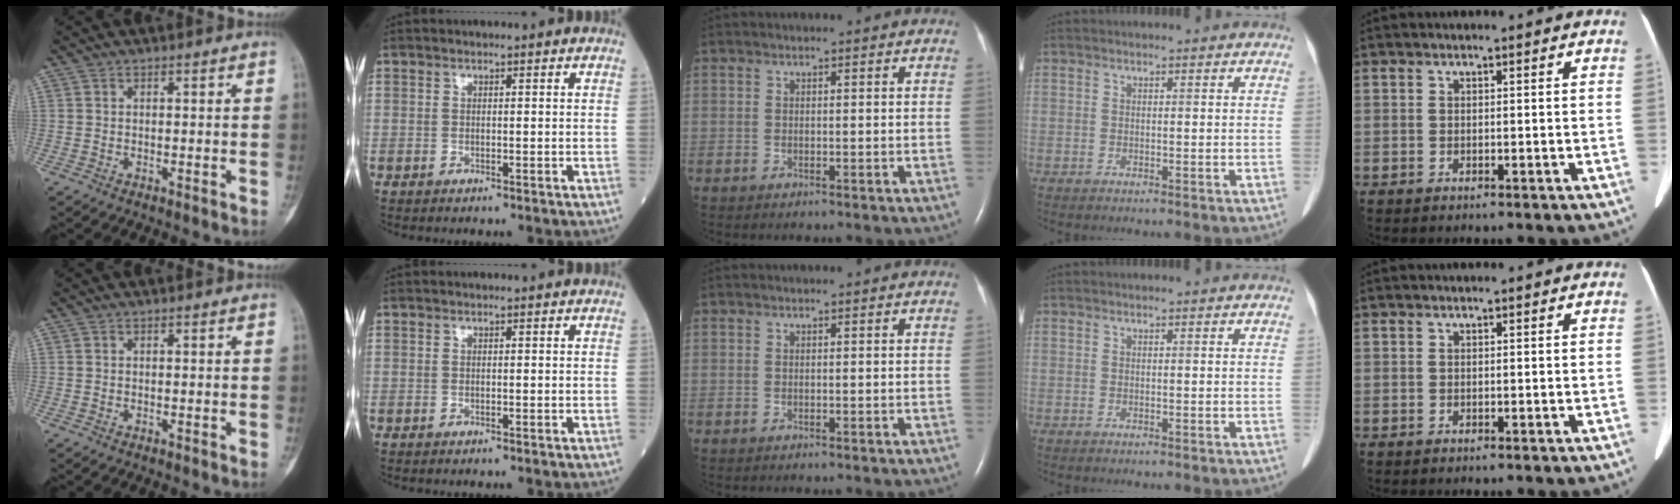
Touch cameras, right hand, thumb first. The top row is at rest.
{}